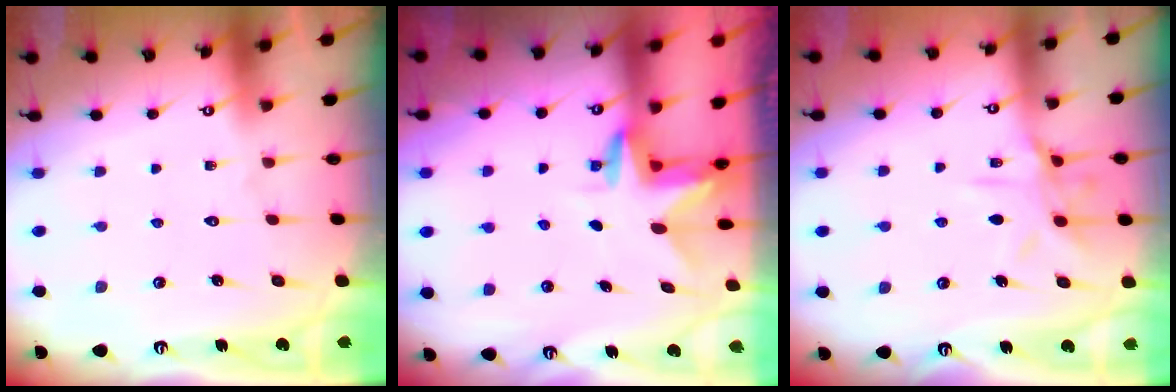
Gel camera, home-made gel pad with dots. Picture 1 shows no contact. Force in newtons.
{"total": 3.2, "press": 3.2, "slide": 0.2}
{"total": 10.4, "press": 10.4, "slide": 0.9}